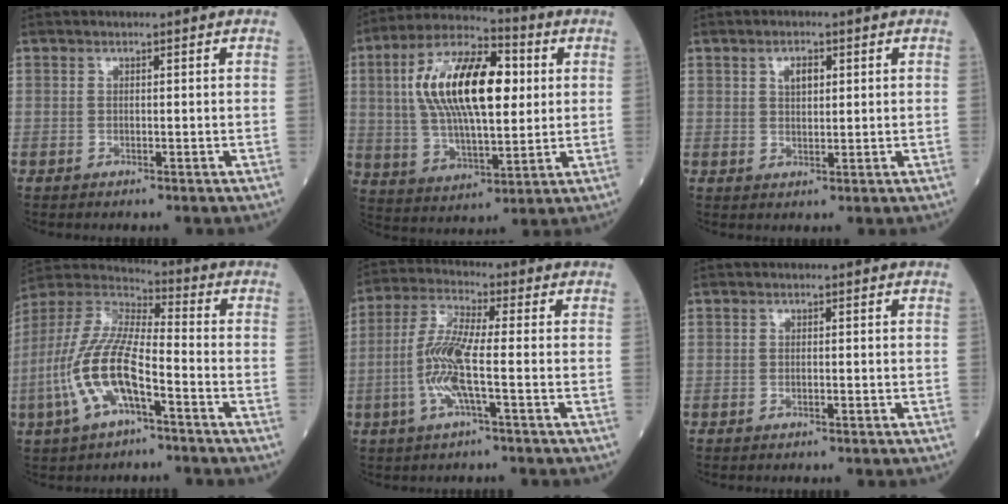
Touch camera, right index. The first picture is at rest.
{"total": 18.3, "force": [3.6, 6.9, 16.6], "torque": [-0.321, 0.025, 0.061]}
{"total": 2.7, "force": [1.1, 1.3, 2.1], "torque": [-0.037, 0.001, 0.019]}
{"total": 14.0, "force": [-5.1, 4.3, 12.3], "torque": [-0.276, 0.003, -0.097]}
{"total": 8.4, "force": [-1.8, 0.6, 8.2], "torque": [-0.176, 0.005, -0.040]}
{"total": 0.5, "force": [-0.1, 0.2, 0.5], "torque": [-0.011, 0.001, 0.002]}